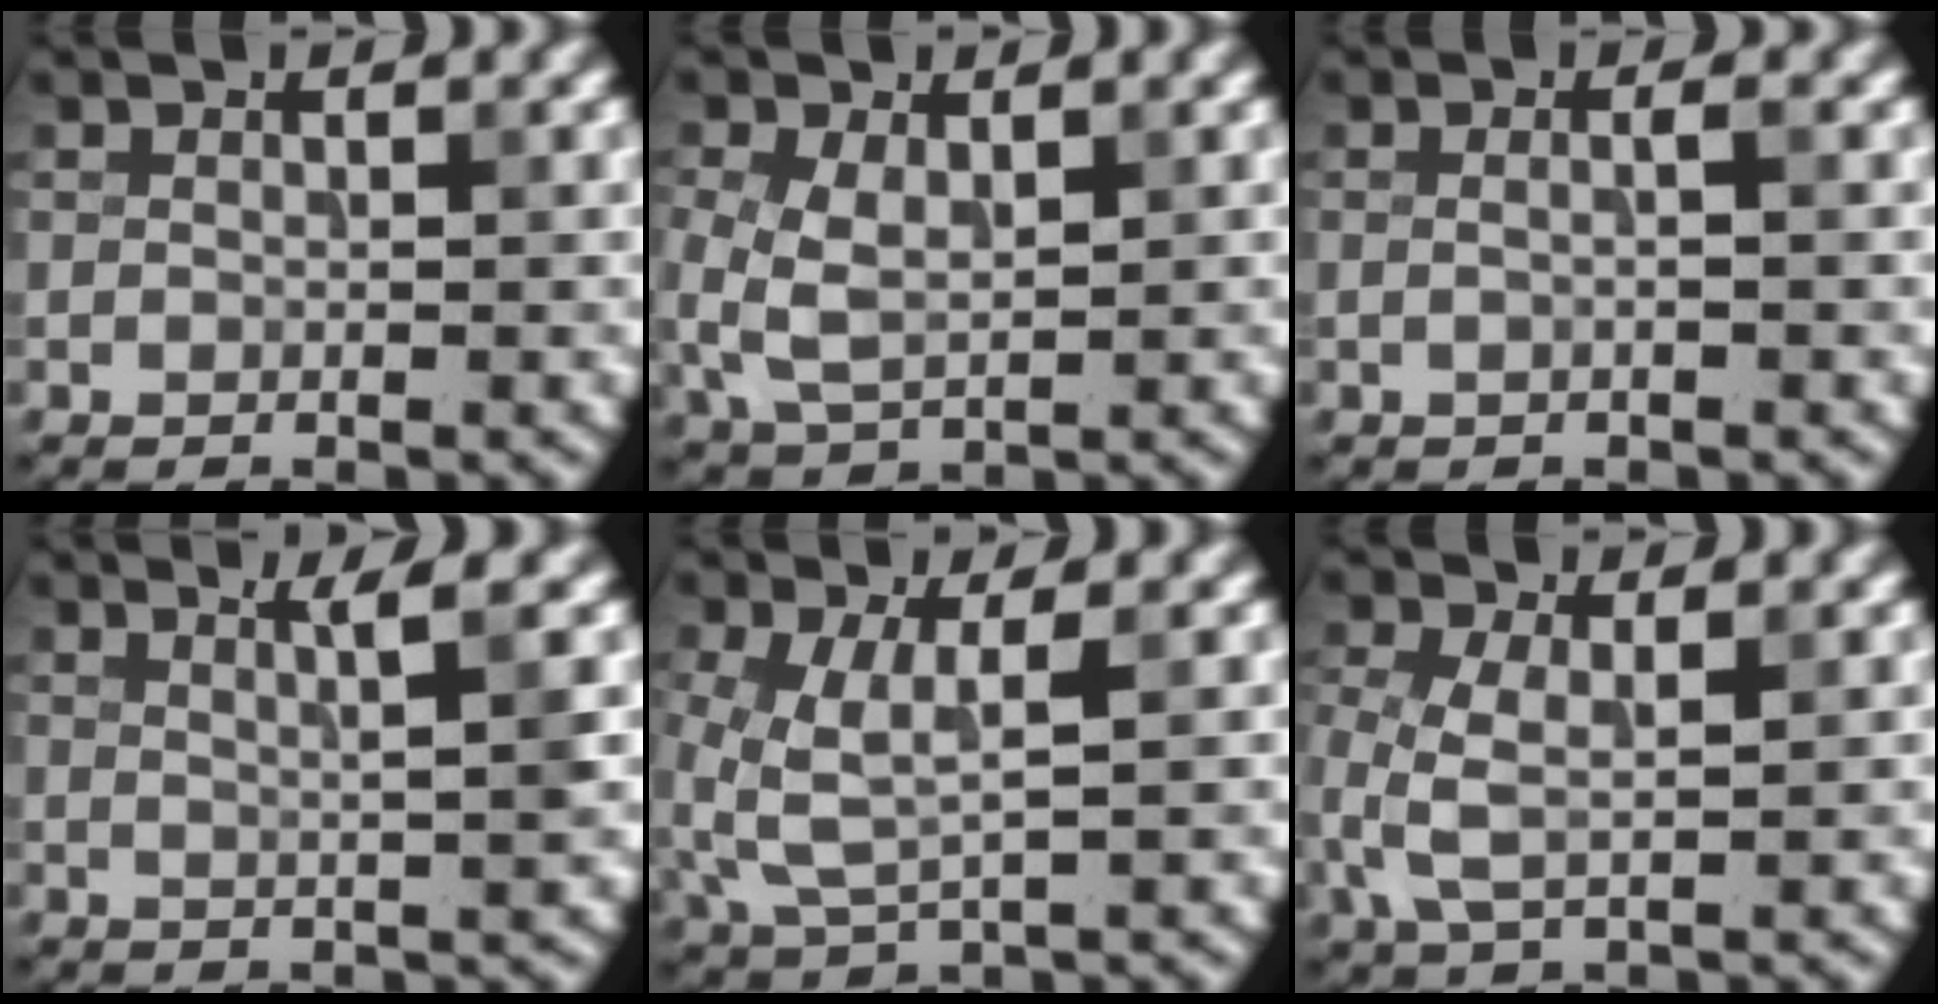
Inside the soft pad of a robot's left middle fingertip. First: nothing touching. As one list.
[{"total": 3.7, "force": [0.2, 2.1, 3.0], "torque": [-0.078, 0.004, 0.009]}, {"total": 1.2, "force": [0.2, 0.3, 1.1], "torque": [-0.015, -0.008, -0.008]}, {"total": 2.8, "force": [1.4, 0.4, 2.4], "torque": [-0.027, 0.007, 0.013]}, {"total": 4.4, "force": [0.3, 1.9, 4.0], "torque": [-0.103, -0.004, 0.010]}, {"total": 3.6, "force": [-0.2, 1.8, 3.1], "torque": [-0.086, 0.000, -0.004]}]